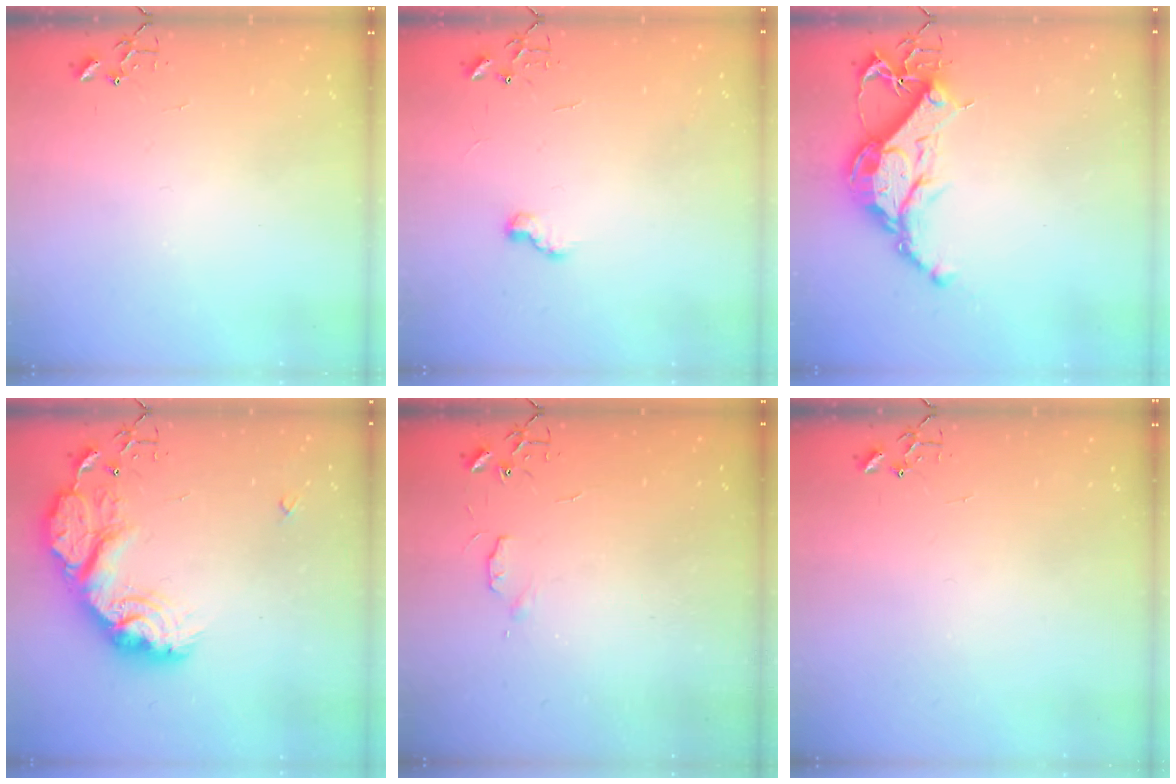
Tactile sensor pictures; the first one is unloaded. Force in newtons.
{"total": 6.4, "press": 6.3, "slide": 0.6}
{"total": 13.8, "press": 13.8, "slide": 1.1}
{"total": 22.6, "press": 22.5, "slide": 1.9}
{"total": 4.6, "press": 4.6, "slide": 0.7}
{"total": 0.0}